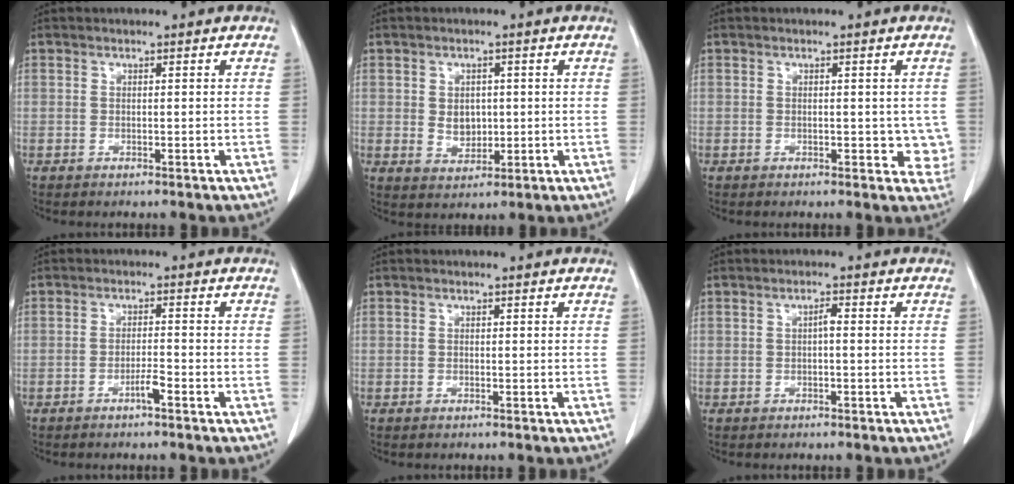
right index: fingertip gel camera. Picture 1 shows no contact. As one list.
[{"total": 3.8, "force": [0.2, 2.9, 2.4], "torque": [-0.041, 0.003, 0.015]}, {"total": 4.0, "force": [-0.3, 2.3, 3.2], "torque": [-0.017, 0.002, -0.004]}, {"total": 2.2, "force": [-1.4, 0.0, 1.7], "torque": [-0.029, 0.001, -0.026]}, {"total": 0.0}, {"total": 1.1, "force": [-0.1, 0.2, 1.1], "torque": [-0.018, 0.003, -0.002]}]